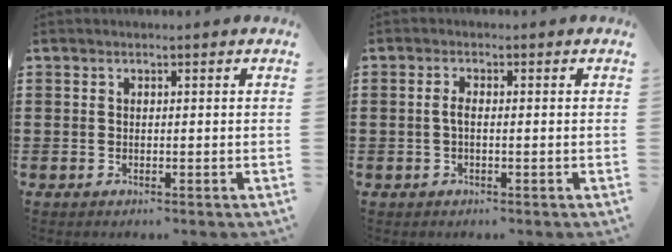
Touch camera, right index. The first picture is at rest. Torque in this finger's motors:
{"motor_torque": [1.10, 1.03, 0.18, 0.05]}